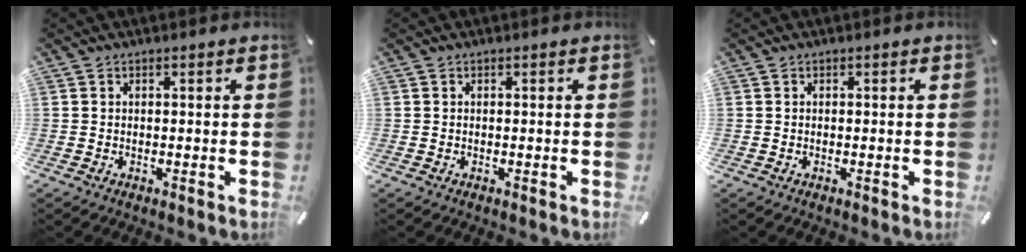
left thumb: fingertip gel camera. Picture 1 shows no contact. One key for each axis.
{"total": 0.0}
{"total": 0.0}